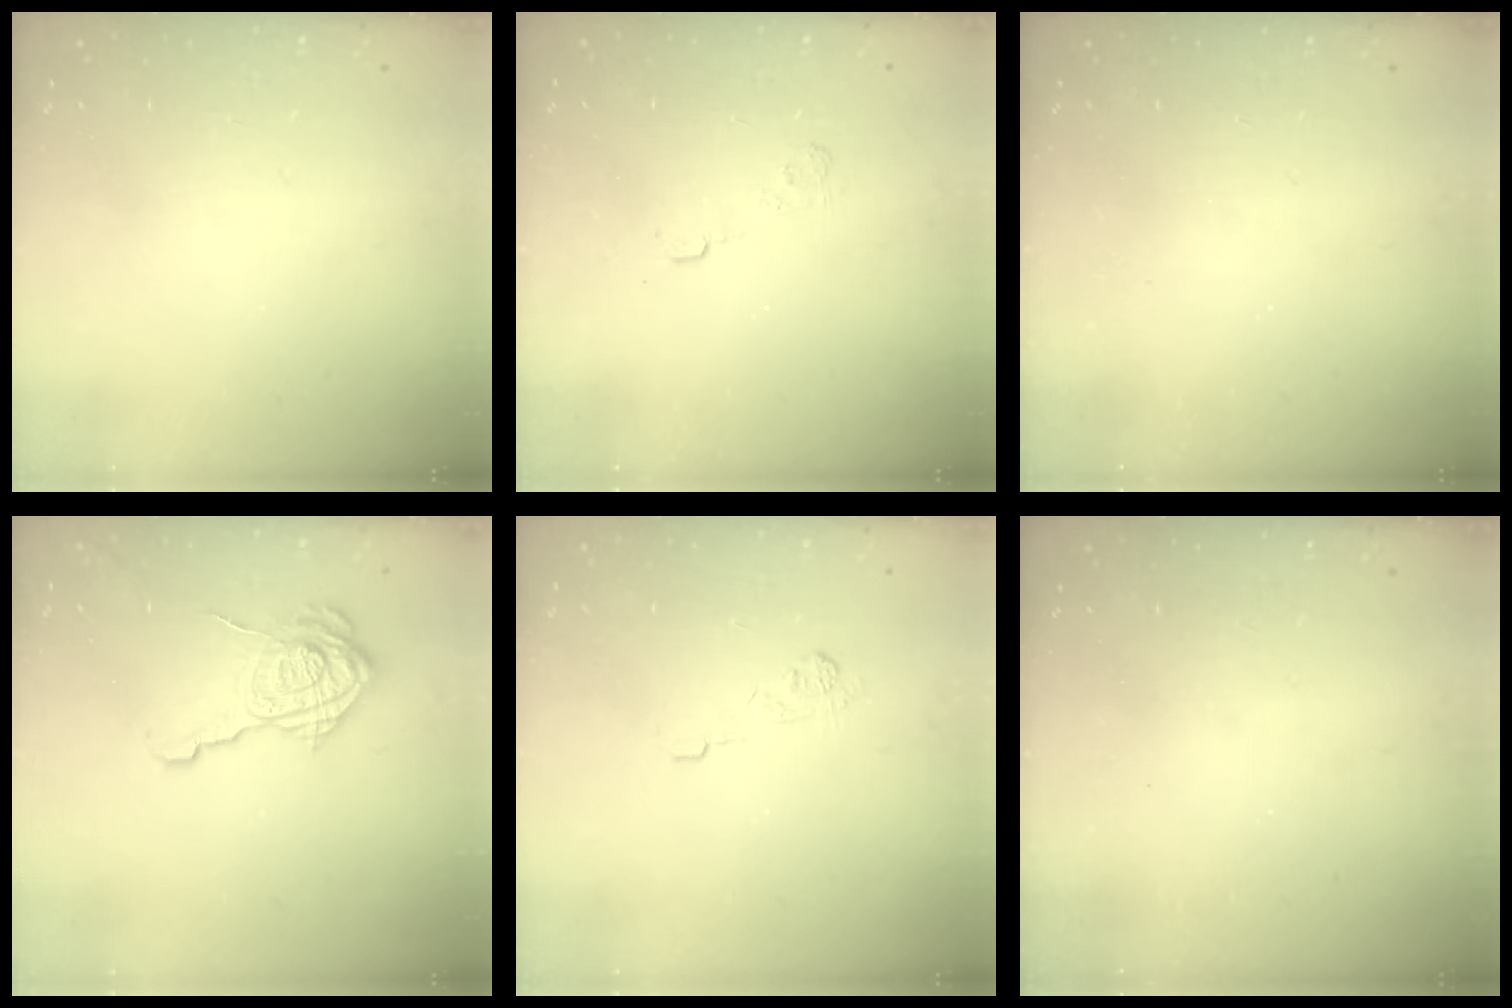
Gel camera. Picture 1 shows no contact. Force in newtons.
{"total": 2.9, "press": 2.5, "slide": 1.6}
{"total": 2.3, "press": 2.2, "slide": 0.8}
{"total": 16.6, "press": 16.6, "slide": 0.7}
{"total": 7.0, "press": 6.8, "slide": 1.7}
{"total": 2.4, "press": 2.3, "slide": 0.8}